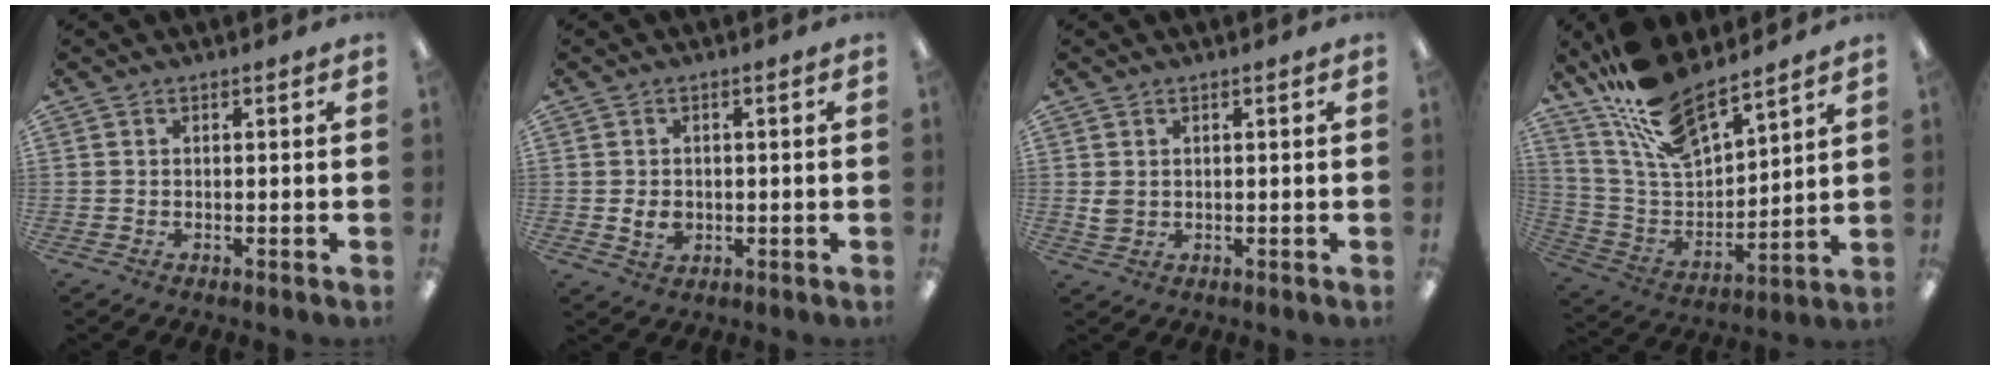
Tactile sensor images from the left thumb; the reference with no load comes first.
{"total": 3.4, "force": [-0.2, 2.7, 2.2], "torque": [-0.032, 0.002, -0.004]}
{"total": 2.2, "force": [0.7, 1.7, 1.3], "torque": [-0.018, 0.000, 0.012]}
{"total": 16.4, "force": [14.0, 4.9, 7.1], "torque": [-0.164, -0.085, 0.254]}